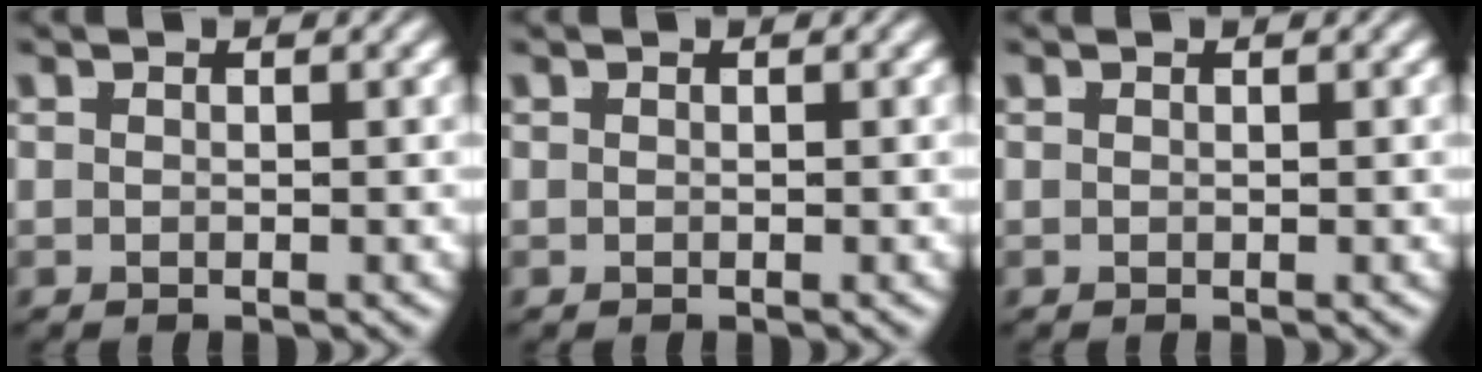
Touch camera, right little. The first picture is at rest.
{"total": 0.0}
{"total": 0.0}